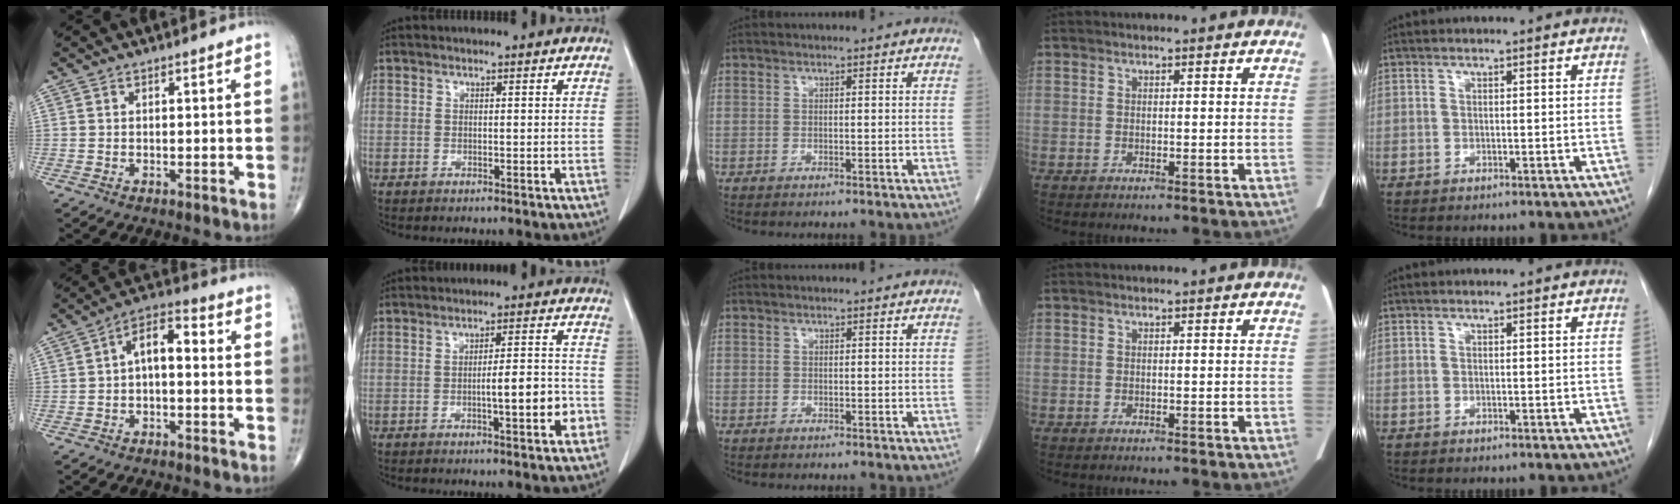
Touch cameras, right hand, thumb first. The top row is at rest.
{"thumb": {"total": 7.0, "force": [0.0, 3.7, 6.0], "torque": [-0.088, 0.033, -0.012]}, "index": {"total": 6.9, "force": [-2.2, 1.0, 6.4], "torque": [-0.093, 0.010, -0.029]}}